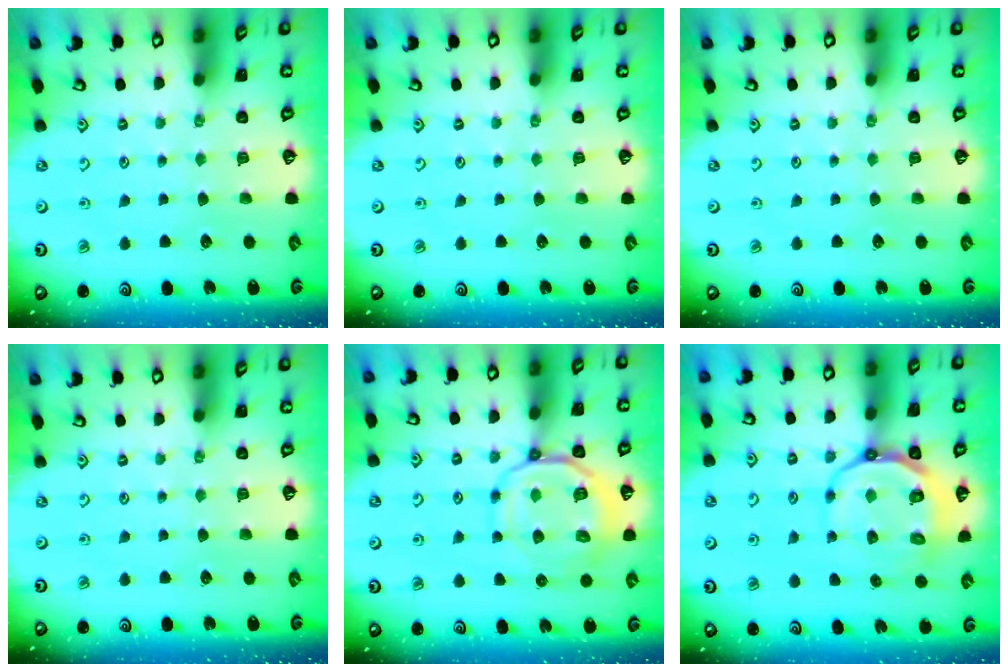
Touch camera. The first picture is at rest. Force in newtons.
{"total": 0.0}
{"total": 0.0}
{"total": 0.0}
{"total": 12.0, "press": 11.9, "slide": 1.8}
{"total": 11.7, "press": 11.4, "slide": 2.8}